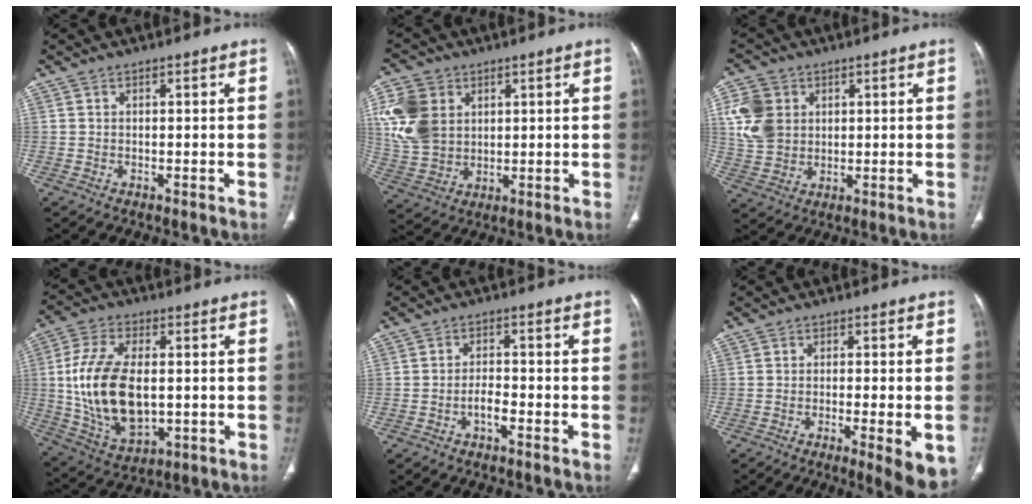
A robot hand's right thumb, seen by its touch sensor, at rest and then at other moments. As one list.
[{"total": 12.8, "force": [3.4, 10.0, 7.3], "torque": [-0.136, -0.006, 0.073]}, {"total": 9.4, "force": [2.4, 7.6, 5.0], "torque": [-0.089, -0.003, 0.051]}, {"total": 17.8, "force": [0.2, 9.9, 14.7], "torque": [-0.286, -0.007, 0.016]}, {"total": 3.1, "force": [-1.6, 1.2, 2.3], "torque": [-0.041, 0.016, -0.032]}, {"total": 9.8, "force": [-4.1, 2.1, 8.6], "torque": [-0.115, -0.012, -0.059]}]